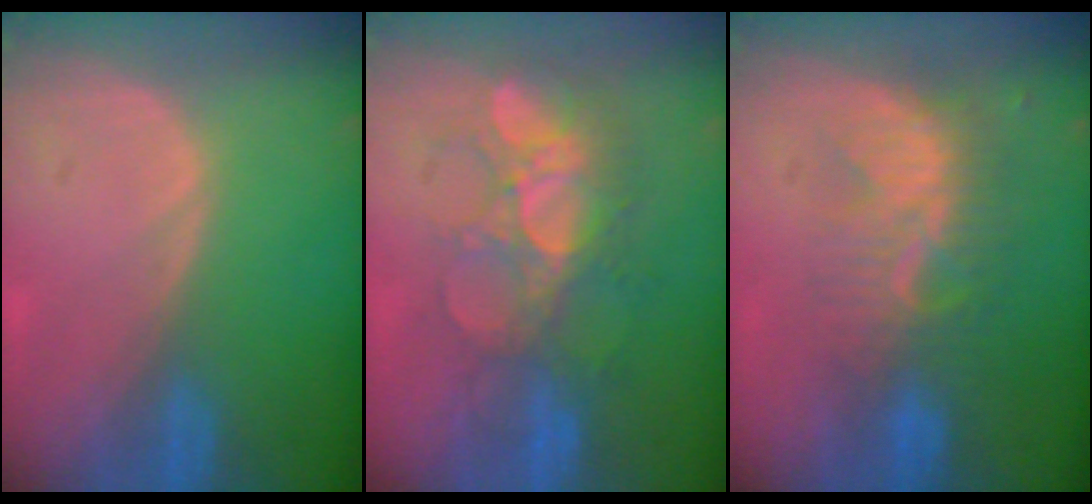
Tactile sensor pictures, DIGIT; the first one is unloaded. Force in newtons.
{"total": 8.3, "press": 8.1, "slide": 1.8}
{"total": 8.5, "press": 7.7, "slide": 3.6}